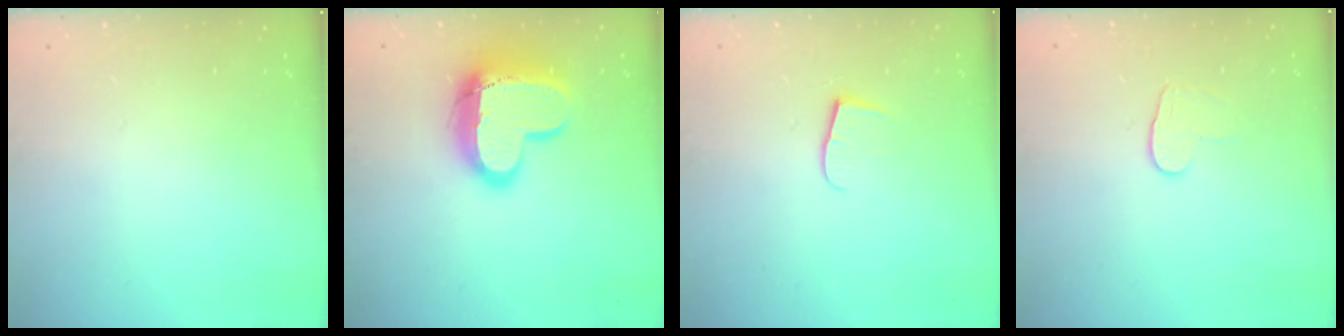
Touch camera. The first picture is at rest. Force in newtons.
{"total": 17.4, "press": 17.3, "slide": 1.3}
{"total": 6.5, "press": 6.5, "slide": 0.7}
{"total": 5.3, "press": 5.3, "slide": 0.5}